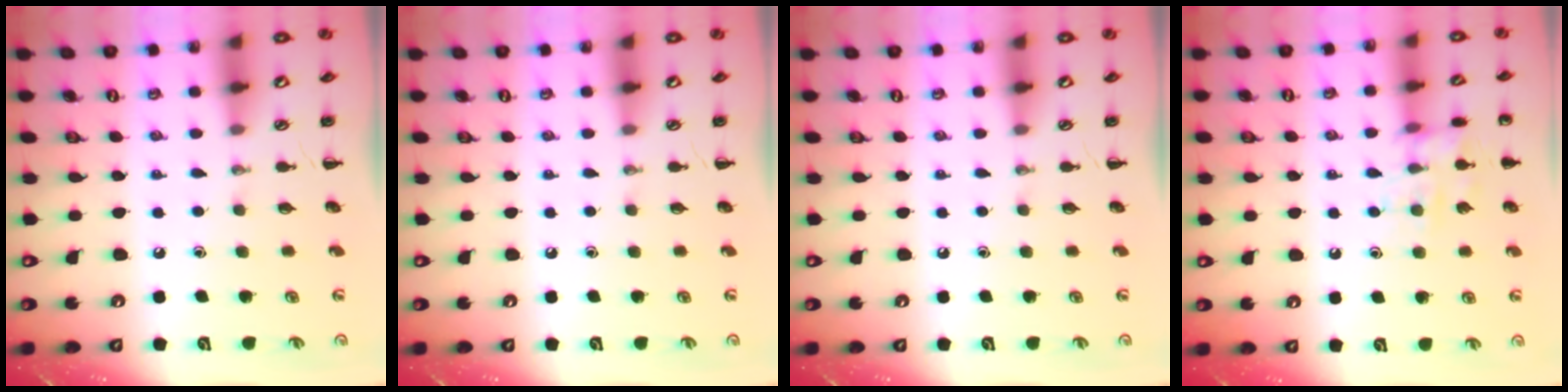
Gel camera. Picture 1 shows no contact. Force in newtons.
{"total": 0.0}
{"total": 0.0}
{"total": 10.3, "press": 10.3, "slide": 1.2}